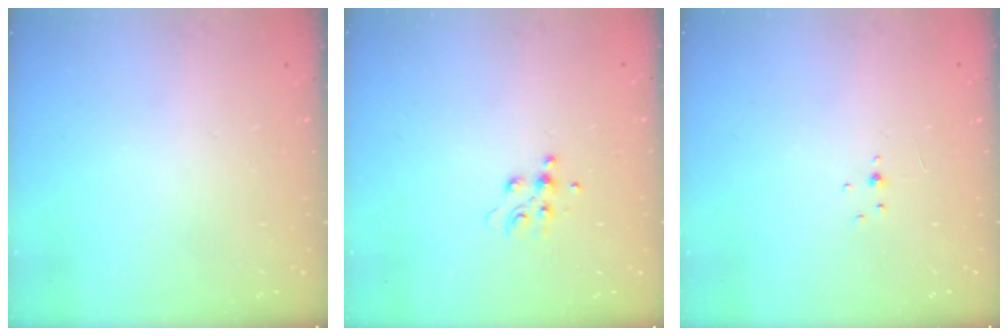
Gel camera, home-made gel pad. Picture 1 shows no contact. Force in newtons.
{"total": 6.8, "press": 6.7, "slide": 1.2}
{"total": 2.9, "press": 2.8, "slide": 0.9}